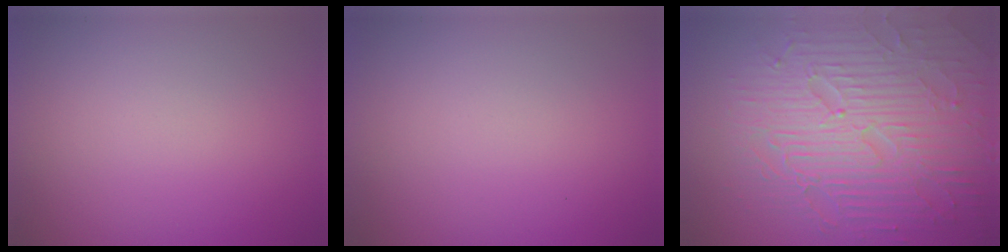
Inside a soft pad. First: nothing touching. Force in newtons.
{"total": 0.0}
{"total": 9.0, "press": 6.2, "slide": 6.6}